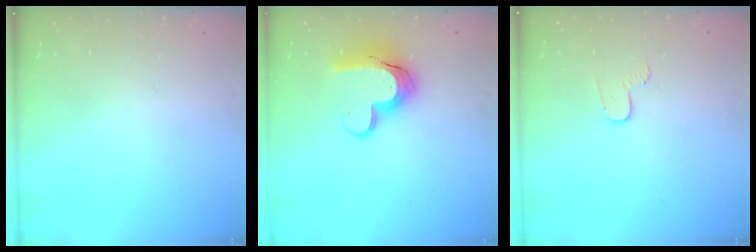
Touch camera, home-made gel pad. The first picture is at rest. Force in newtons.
{"total": 14.0, "press": 13.9, "slide": 0.7}
{"total": 4.9, "press": 4.8, "slide": 0.4}